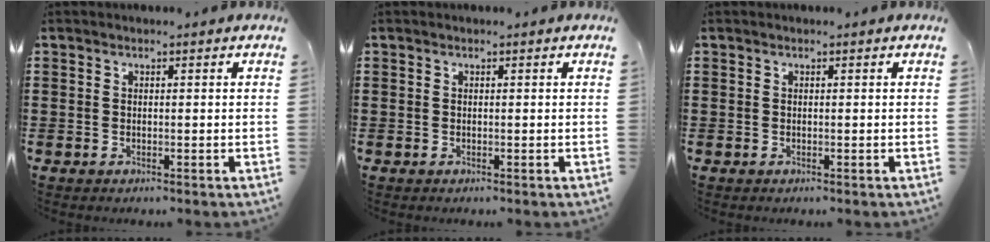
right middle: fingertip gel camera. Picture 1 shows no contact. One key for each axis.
{"total": 0.0}
{"total": 0.0}